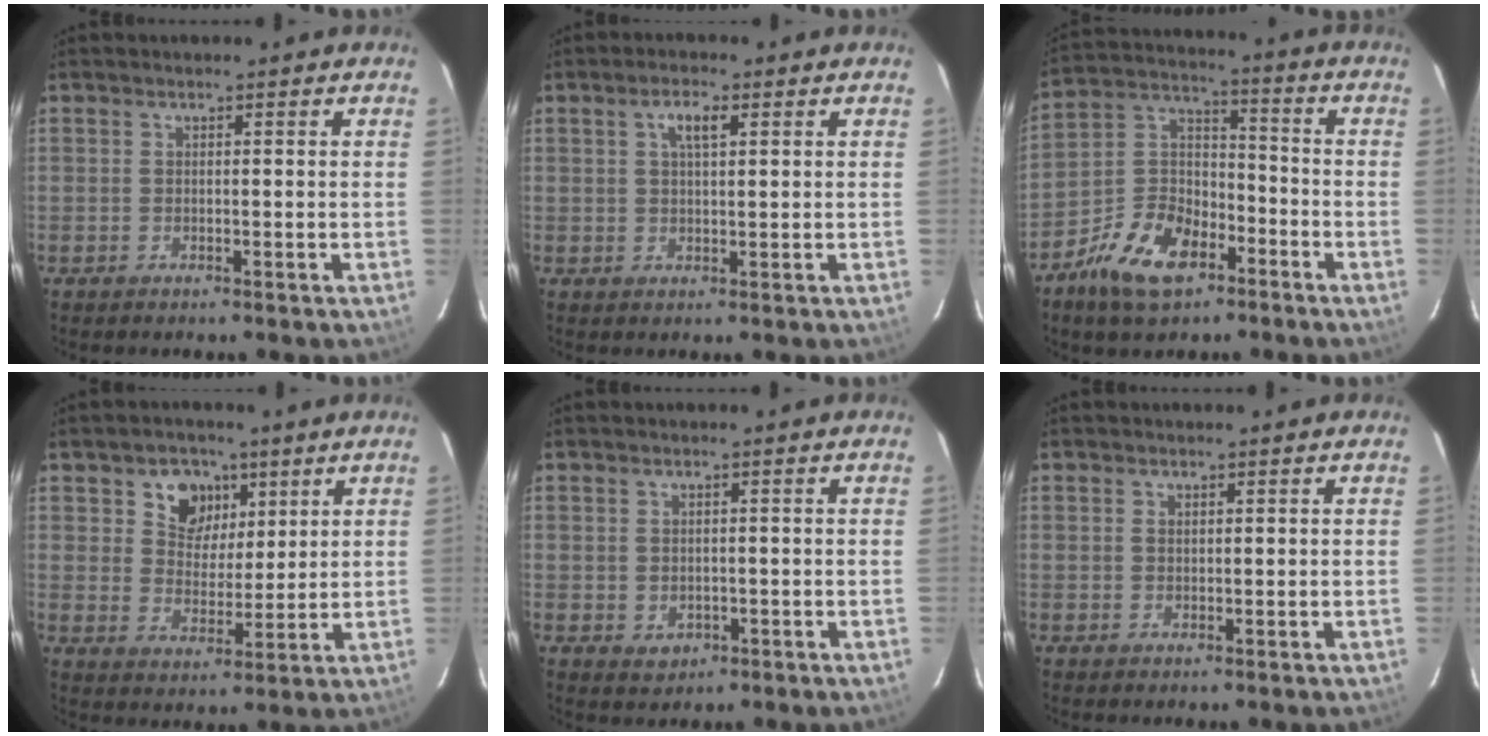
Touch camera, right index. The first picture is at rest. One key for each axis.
{"total": 3.4, "fx": 1.3, "fy": 1.2, "fz": 2.9, "tx": -0.053, "ty": 0.008, "tz": 0.024}
{"total": 14.0, "fx": -8.2, "fy": 7.8, "fz": 8.2, "tx": -0.178, "ty": 0.025, "tz": -0.146}
{"total": 7.7, "fx": 3.7, "fy": 5.7, "fz": 3.7, "tx": -0.061, "ty": 0.009, "tz": 0.067}
{"total": 2.5, "fx": -0.2, "fy": 2.3, "fz": 1.2, "tx": -0.021, "ty": 0.001, "tz": 0.006}
{"total": 0.7, "fx": 0.3, "fy": 0.5, "fz": 0.2, "tx": -0.005, "ty": 0.002, "tz": 0.007}